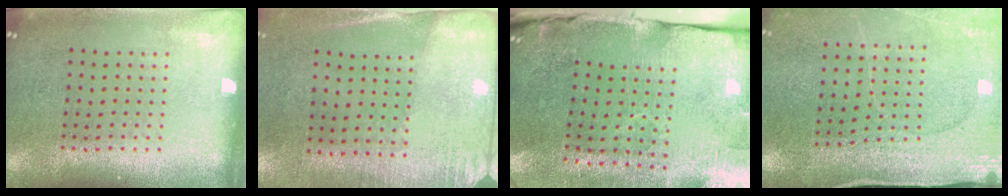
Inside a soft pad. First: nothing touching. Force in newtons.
{"total": 2.7, "press": 2.3, "slide": 1.3}
{"total": 4.5, "press": 3.7, "slide": 2.5}
{"total": 3.0, "press": 3.0, "slide": 0.2}